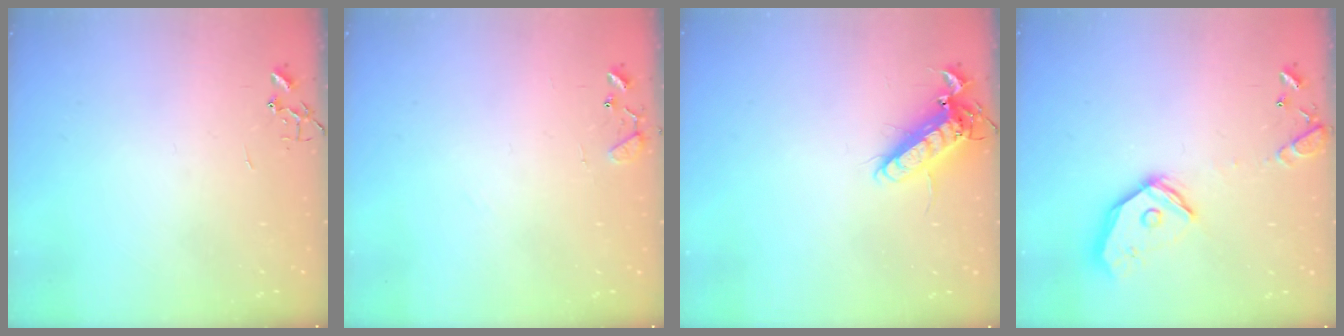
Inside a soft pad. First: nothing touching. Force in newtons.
{"total": 8.4, "press": 8.4, "slide": 0.7}
{"total": 13.2, "press": 13.0, "slide": 2.1}
{"total": 16.4, "press": 16.2, "slide": 2.5}